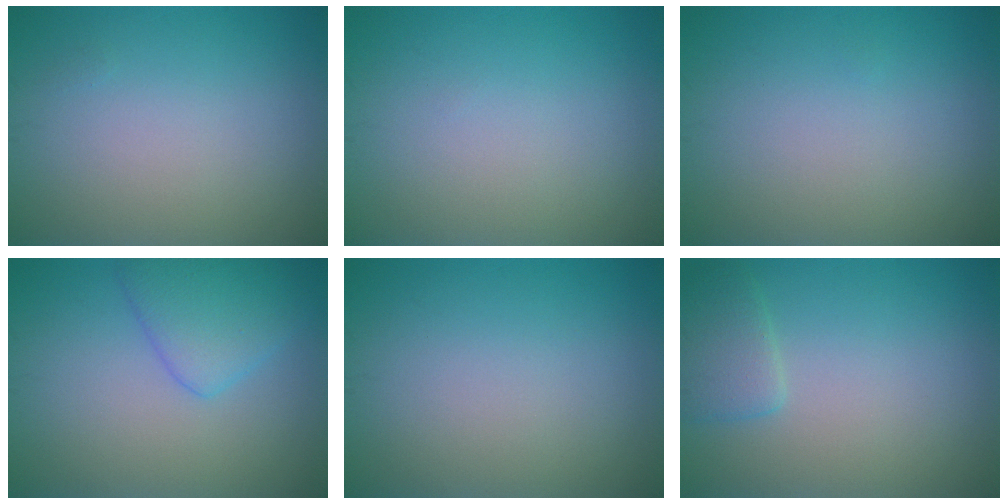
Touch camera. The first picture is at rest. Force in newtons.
{"total": 0.0}
{"total": 0.0}
{"total": 3.7, "press": 3.7, "slide": 0.2}
{"total": 0.0}
{"total": 2.2, "press": 2.1, "slide": 0.2}